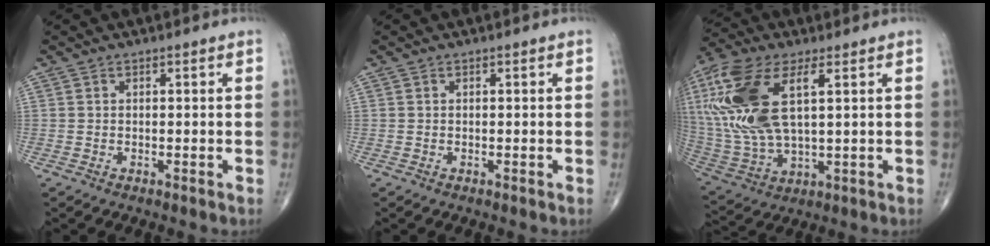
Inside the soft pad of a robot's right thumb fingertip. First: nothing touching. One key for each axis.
{"total": 0.0}
{"total": 21.3, "fx": 5.4, "fy": 9.6, "fz": 18.2, "tx": -0.420, "ty": -0.009, "tz": 0.104}